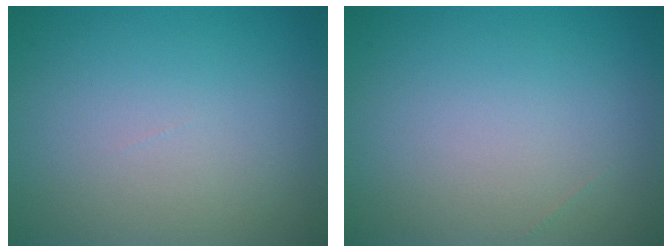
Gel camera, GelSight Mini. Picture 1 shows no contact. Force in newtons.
{"total": 0.0}